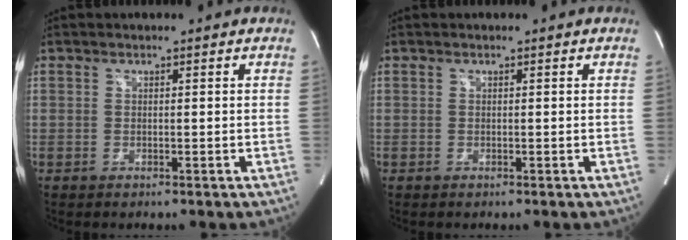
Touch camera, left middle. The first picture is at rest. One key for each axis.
{"total": 0.0}